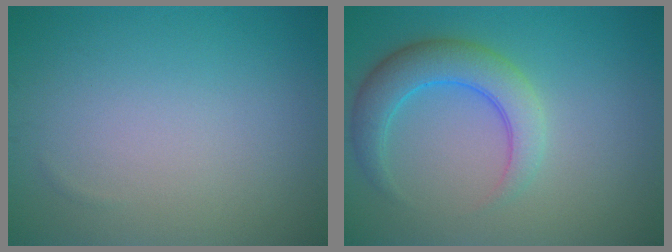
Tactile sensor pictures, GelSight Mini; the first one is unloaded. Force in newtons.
{"total": 4.7, "press": 4.7, "slide": 0.2}